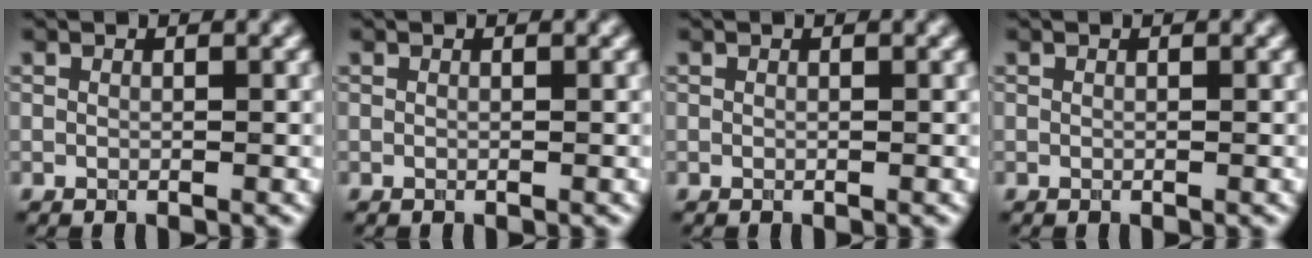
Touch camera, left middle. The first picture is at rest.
{"total": 0.0}
{"total": 0.0}
{"total": 0.0}